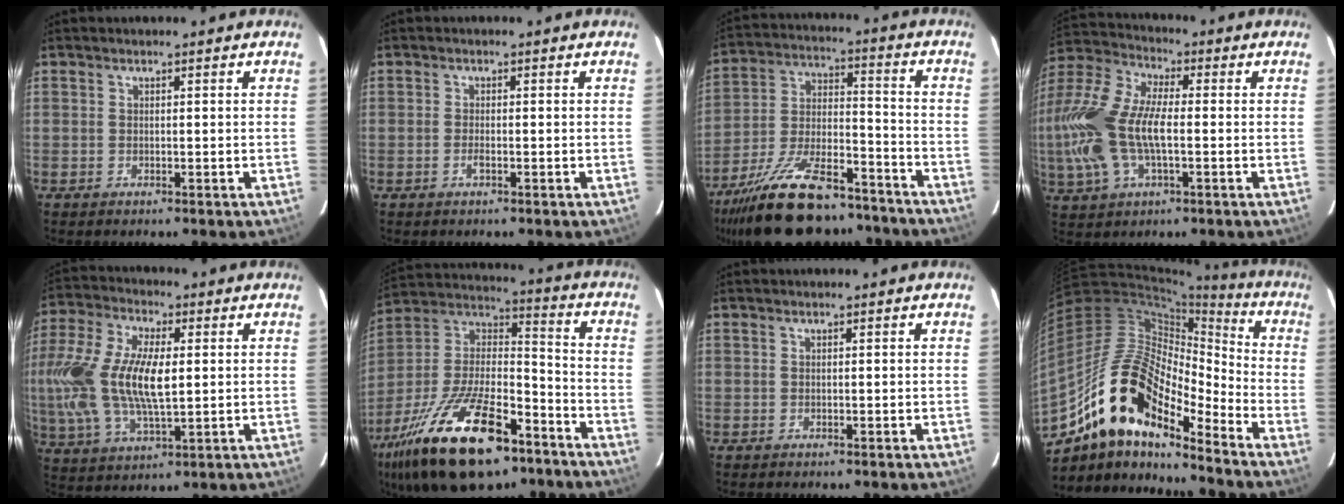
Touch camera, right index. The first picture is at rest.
{"total": 1.4, "force": [-0.7, 0.4, 1.1], "torque": [-0.024, 0.000, -0.013]}
{"total": 24.3, "force": [-18.7, 9.0, 12.6], "torque": [-0.243, -0.005, -0.288]}
{"total": 19.2, "force": [-1.8, 9.5, 16.6], "torque": [-0.359, 0.005, -0.037]}
{"total": 20.5, "force": [1.0, 9.6, 18.0], "torque": [-0.384, 0.004, 0.018]}
{"total": 28.4, "force": [-17.2, 11.6, 19.3], "torque": [-0.380, -0.018, -0.282]}
{"total": 0.0}
{"total": 20.1, "force": [-13.7, 7.5, 12.7], "torque": [-0.227, -0.007, -0.269]}